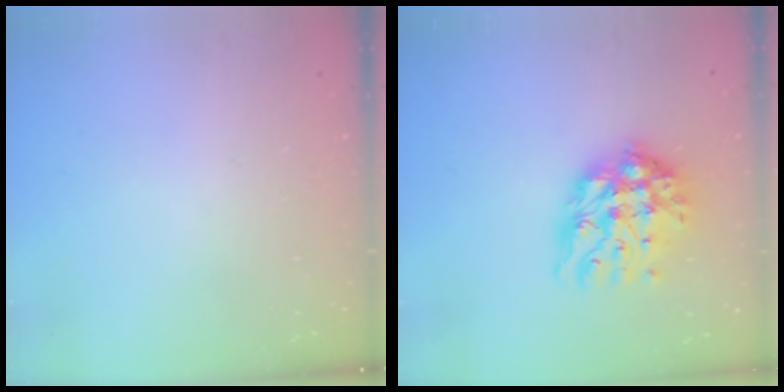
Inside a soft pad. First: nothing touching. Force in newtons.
{"total": 13.8, "press": 13.7, "slide": 1.2}